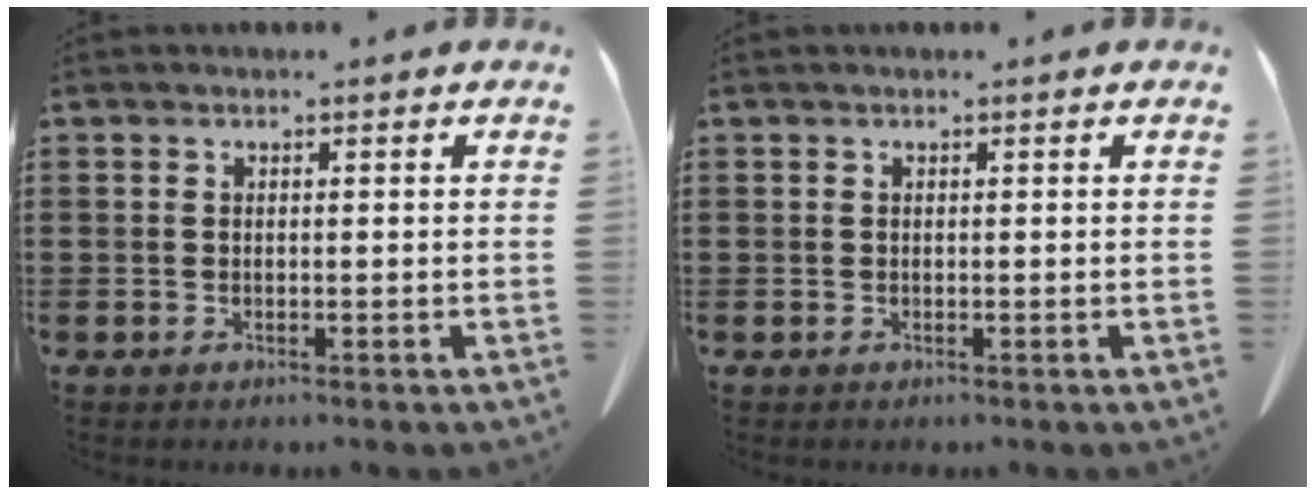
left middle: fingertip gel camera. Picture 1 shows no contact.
{"total": 0.0}